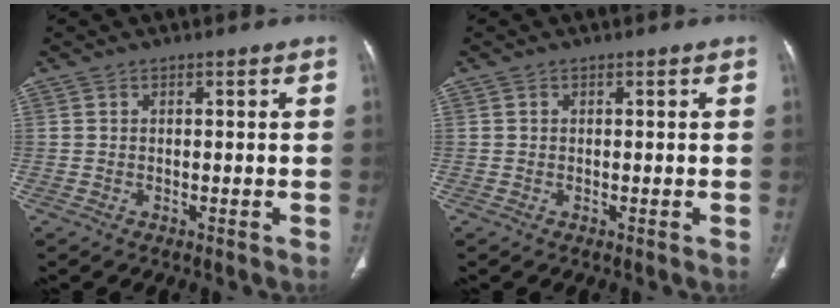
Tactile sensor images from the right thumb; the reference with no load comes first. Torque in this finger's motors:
{"motor_torque": [-0.40, 0.10, -0.42, 0.09, 0.04]}